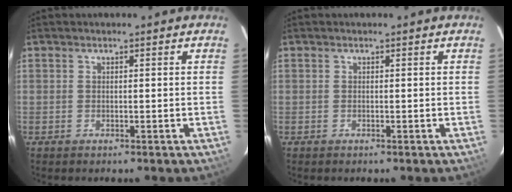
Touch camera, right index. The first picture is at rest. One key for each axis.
{"total": 0.0}